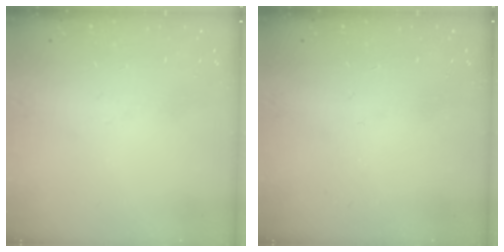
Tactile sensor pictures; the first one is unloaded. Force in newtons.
{"total": 0.0}